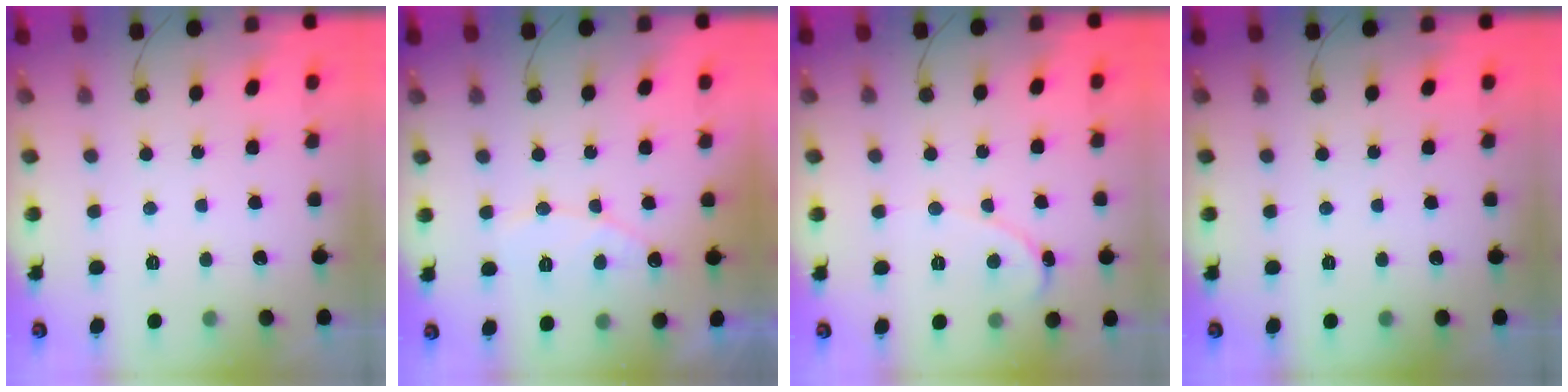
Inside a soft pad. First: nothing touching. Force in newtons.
{"total": 7.9, "press": 7.9, "slide": 0.7}
{"total": 1.0, "press": 1.0, "slide": 0.1}
{"total": 0.0}